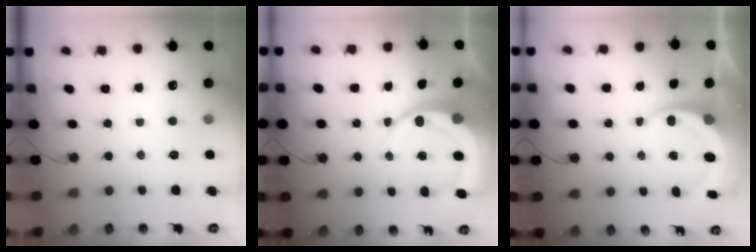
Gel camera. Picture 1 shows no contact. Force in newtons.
{"total": 9.2, "press": 9.1, "slide": 1.0}
{"total": 7.5, "press": 7.3, "slide": 2.0}